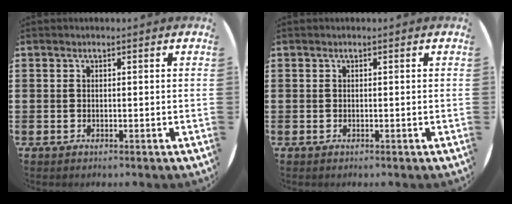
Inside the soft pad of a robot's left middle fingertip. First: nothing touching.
{"total": 0.0}